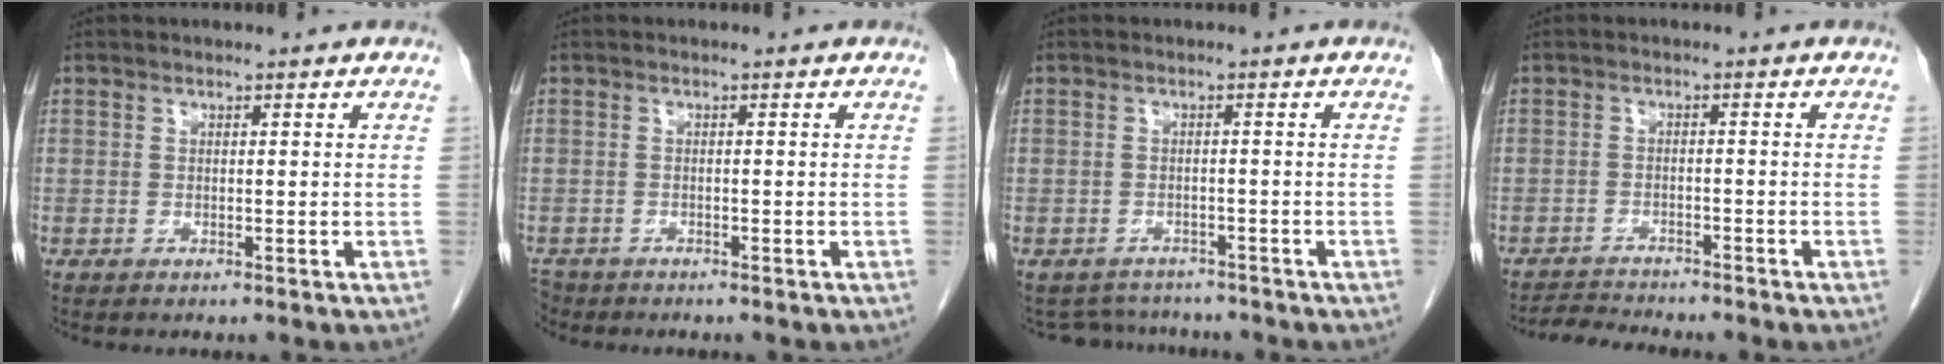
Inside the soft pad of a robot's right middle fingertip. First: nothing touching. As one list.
[{"total": 2.7, "force": [-2.4, 1.3, 0.2], "torque": [-0.008, -0.004, -0.043]}, {"total": 5.0, "force": [-4.7, 1.6, -0.2], "torque": [-0.001, 0.005, -0.063]}, {"total": 3.4, "force": [-3.4, -0.7, 0.1], "torque": [-0.002, -0.017, -0.057]}]